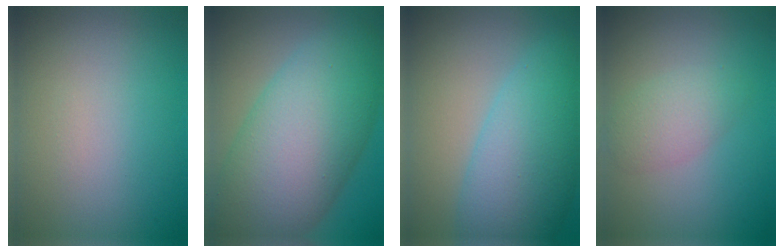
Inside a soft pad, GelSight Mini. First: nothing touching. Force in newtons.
{"total": 12.6, "press": 12.6, "slide": 0.5}
{"total": 8.2, "press": 8.2, "slide": 0.3}
{"total": 2.6, "press": 2.6, "slide": 0.2}